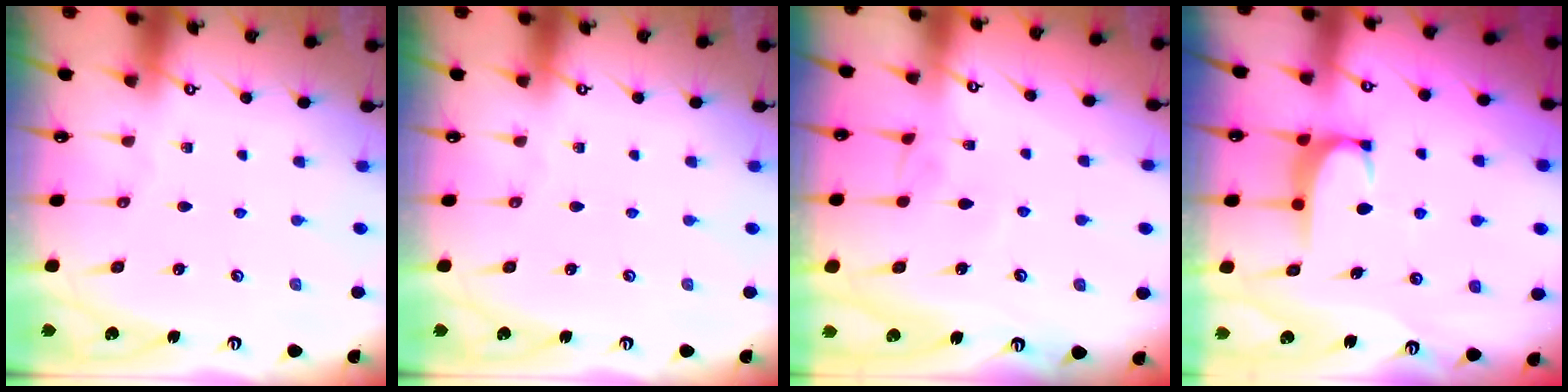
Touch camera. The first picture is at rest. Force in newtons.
{"total": 0.0}
{"total": 4.5, "press": 4.5, "slide": 0.1}
{"total": 1.8, "press": 1.7, "slide": 0.5}